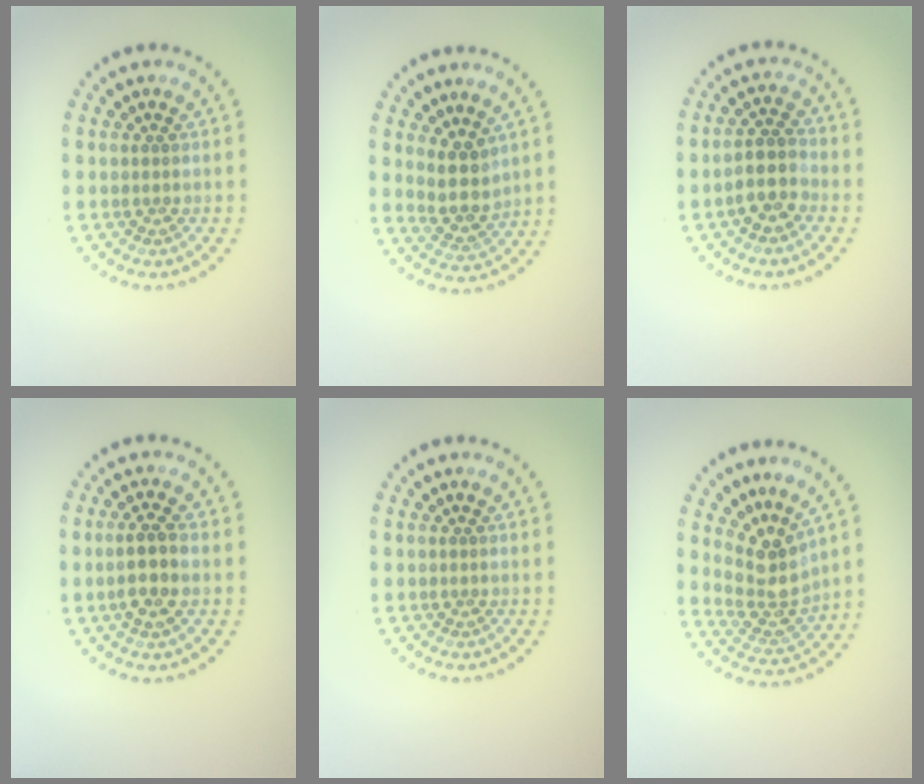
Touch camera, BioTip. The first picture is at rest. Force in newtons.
{"total": 2.9, "press": 2.4, "slide": 1.7}
{"total": 3.2, "press": 3.0, "slide": 1.3}
{"total": 2.9, "press": 2.7, "slide": 1.0}
{"total": 0.0}
{"total": 3.9, "press": 2.8, "slide": 2.7}